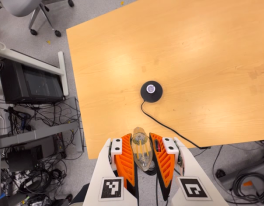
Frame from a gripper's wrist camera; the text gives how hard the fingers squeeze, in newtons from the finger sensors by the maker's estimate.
{"total": 20.8, "left": 22.0, "right": 19.6}